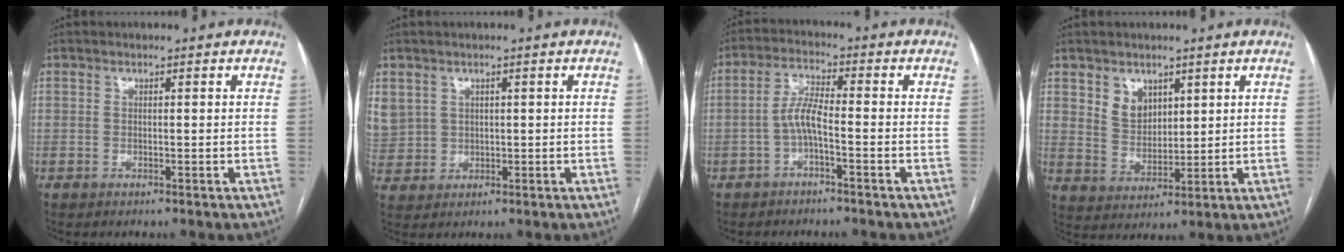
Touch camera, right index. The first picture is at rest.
{"total": 8.5, "force": [2.5, 7.7, 2.5], "torque": [-0.098, 0.024, 0.070]}
{"total": 4.5, "force": [-1.6, 0.7, 4.2], "torque": [-0.085, 0.012, -0.032]}
{"total": 5.2, "force": [2.9, 3.7, 2.2], "torque": [-0.045, 0.003, 0.066]}